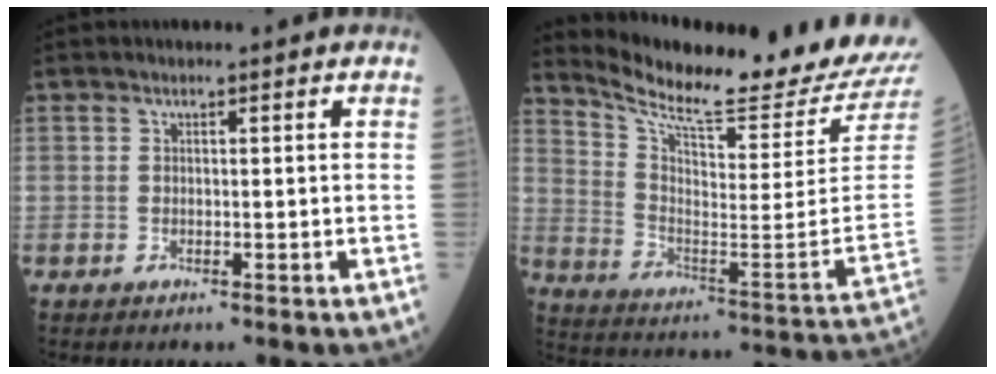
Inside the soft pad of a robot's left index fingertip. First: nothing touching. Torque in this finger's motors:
{"motor_torque": [0.01, -0.80, 0.20, 0.05]}